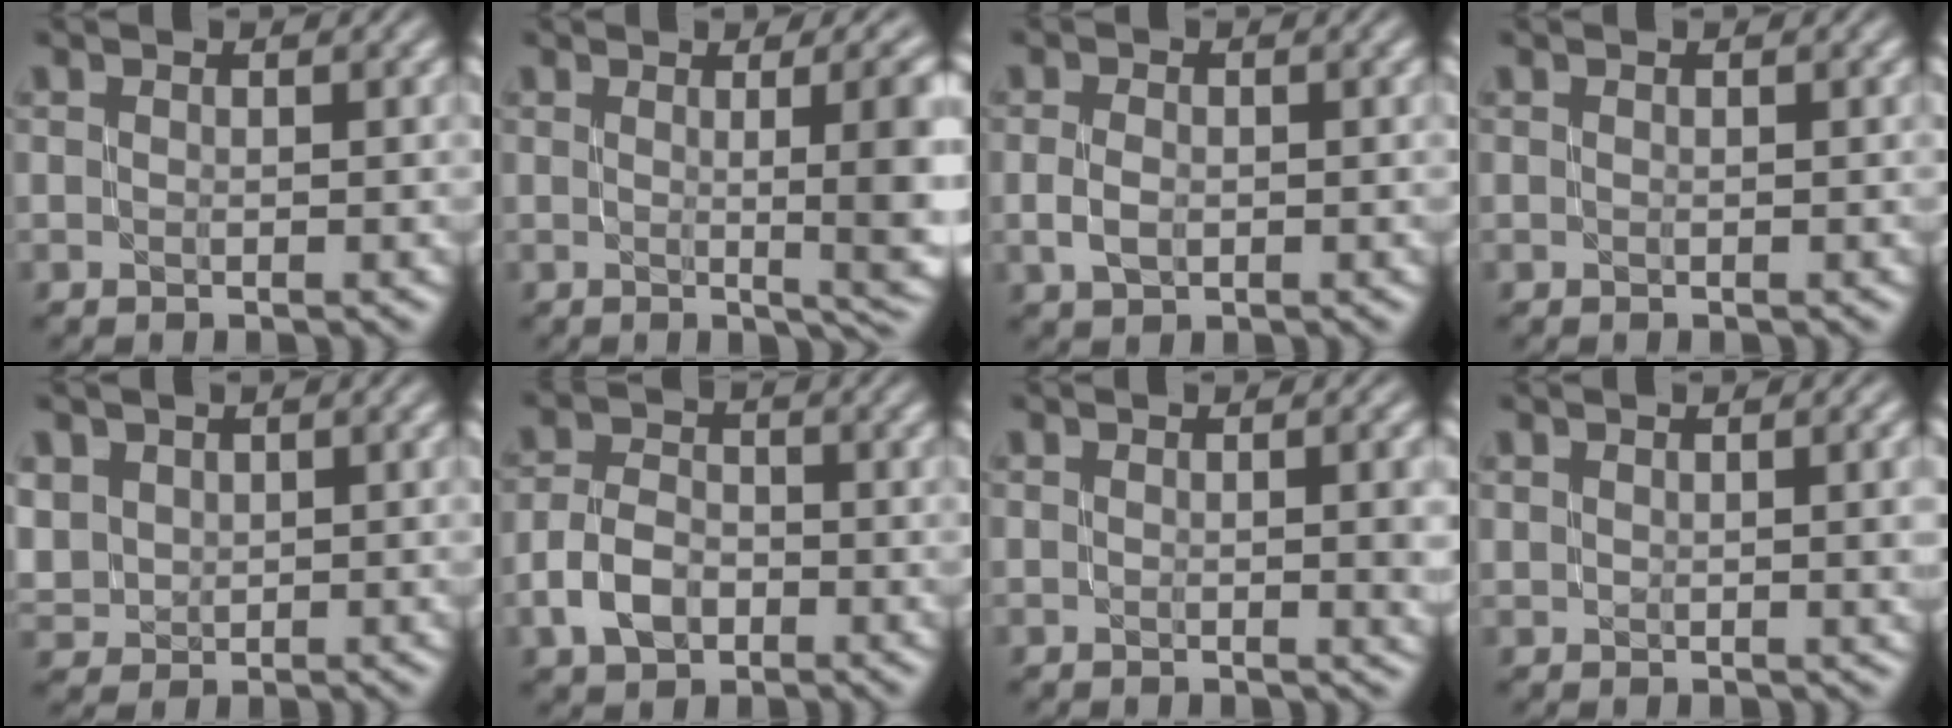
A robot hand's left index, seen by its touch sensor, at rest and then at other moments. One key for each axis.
{"total": 9.2, "fx": 0.4, "fy": 2.9, "fz": 8.7, "tx": -0.067, "ty": 0.009, "tz": 0.003}
{"total": 1.7, "fx": -0.4, "fy": 1.1, "fz": 1.2, "tx": -0.031, "ty": 0.000, "tz": -0.007}
{"total": 0.0}
{"total": 3.6, "fx": 1.2, "fy": 3.1, "fz": 1.4, "tx": -0.061, "ty": 0.013, "tz": 0.037}
{"total": 3.9, "fx": -1.8, "fy": 2.7, "fz": 2.3, "tx": -0.049, "ty": 0.006, "tz": -0.038}
{"total": 2.4, "fx": 0.1, "fy": 0.6, "fz": 2.3, "tx": -0.031, "ty": -0.002, "tz": 0.003}
{"total": 3.1, "fx": 1.0, "fy": 1.3, "fz": 2.6, "tx": -0.038, "ty": 0.001, "tz": 0.022}